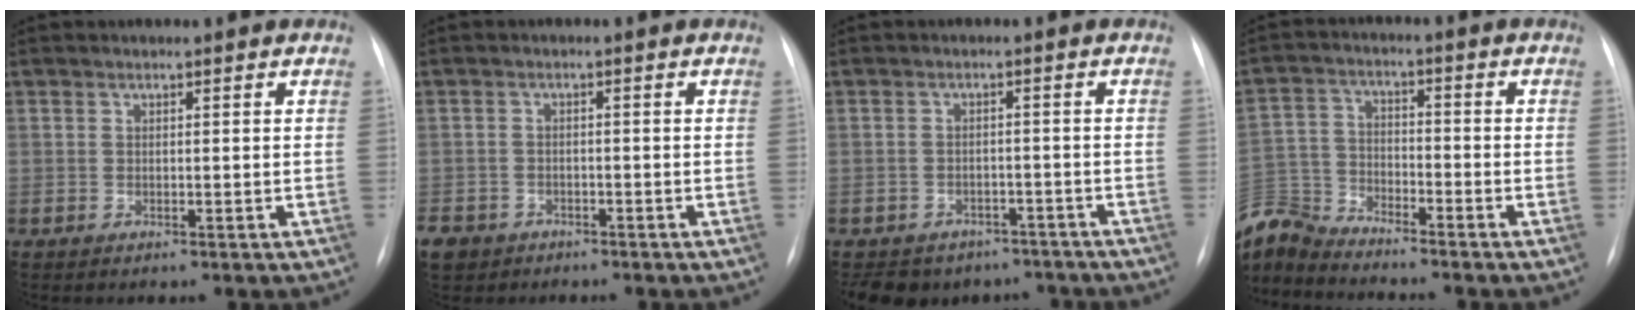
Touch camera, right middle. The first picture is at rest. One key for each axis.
{"total": 6.7, "fx": -4.5, "fy": 4.7, "fz": 1.4, "tx": -0.043, "ty": -0.003, "tz": -0.074}
{"total": 10.6, "fx": -8.5, "fy": 6.1, "fz": 1.6, "tx": -0.026, "ty": 0.011, "tz": -0.097}
{"total": 10.6, "fx": -10.4, "fy": 1.3, "fz": 1.7, "tx": -0.048, "ty": 0.008, "tz": -0.208}